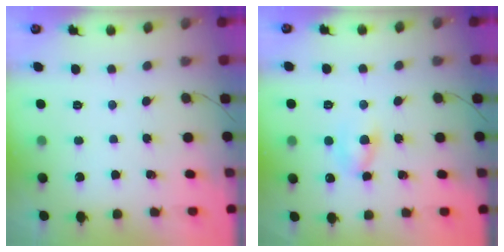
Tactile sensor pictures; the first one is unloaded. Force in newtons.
{"total": 3.3, "press": 3.0, "slide": 1.3}